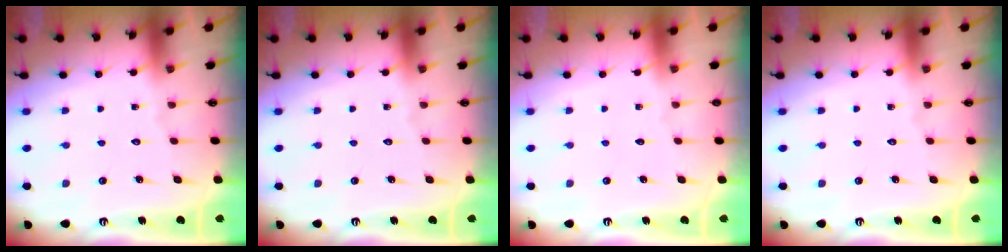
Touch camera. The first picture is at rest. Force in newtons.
{"total": 0.0}
{"total": 0.0}
{"total": 0.0}